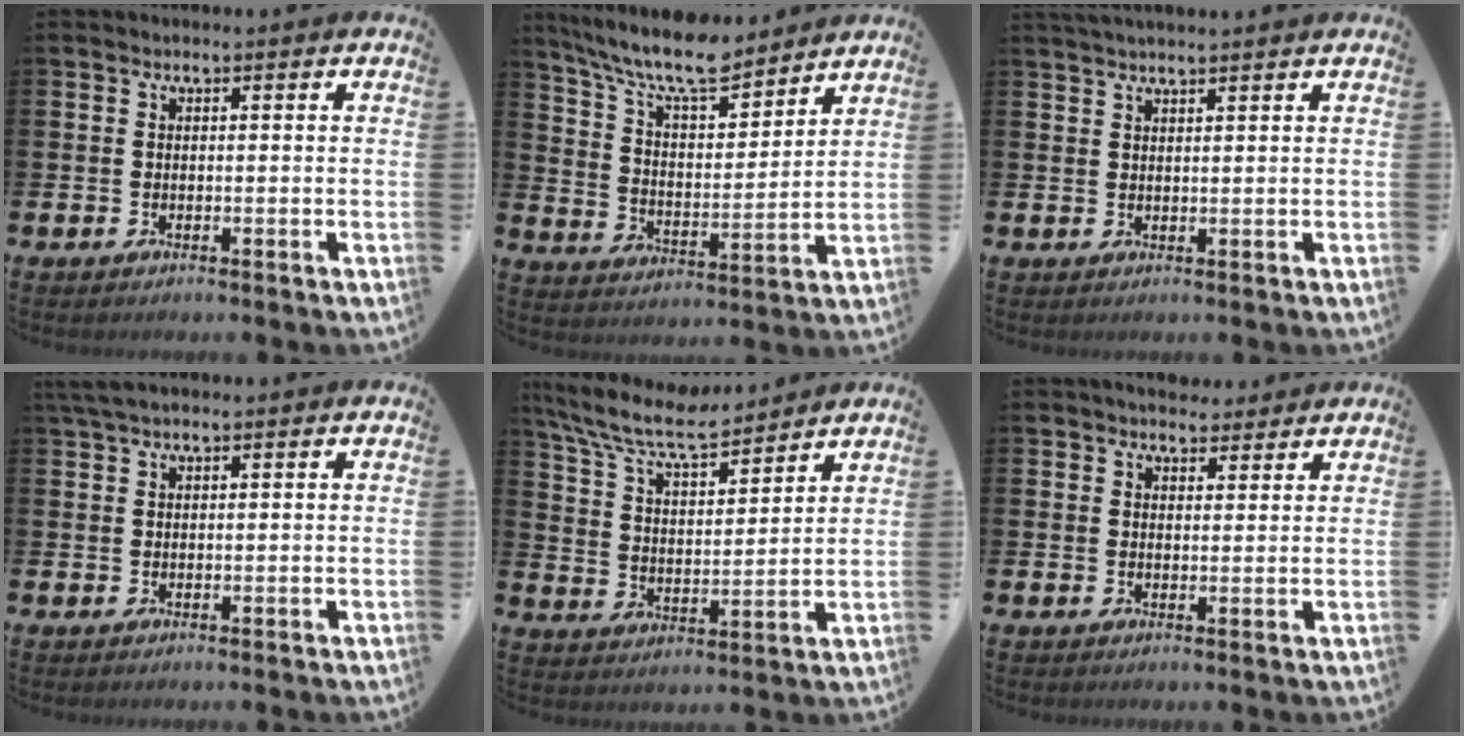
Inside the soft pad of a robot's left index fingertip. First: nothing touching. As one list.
[{"total": 10.6, "force": [9.5, 2.1, 4.2], "torque": [-0.106, -0.058, 0.166]}, {"total": 2.1, "force": [2.0, -0.1, 0.5], "torque": [-0.010, -0.005, 0.037]}, {"total": 2.5, "force": [1.9, 0.7, 1.5], "torque": [-0.030, 0.005, 0.034]}, {"total": 9.0, "force": [8.1, 1.5, 3.6], "torque": [-0.105, -0.043, 0.142]}, {"total": 3.9, "force": [3.7, 1.3, 0.1], "torque": [0.000, -0.016, 0.068]}]